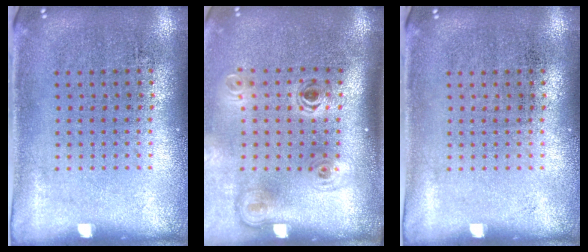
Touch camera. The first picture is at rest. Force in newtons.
{"total": 2.1, "press": 1.4, "slide": 1.6}
{"total": 0.0}